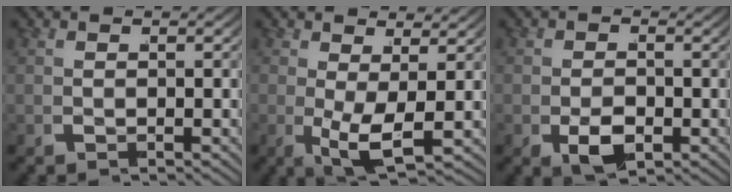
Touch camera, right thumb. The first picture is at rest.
{"total": 4.1, "force": [-0.2, 2.1, 3.6], "torque": [-0.066, -0.025, -0.001]}
{"total": 3.3, "force": [-1.5, 2.2, 1.9], "torque": [-0.040, -0.028, -0.023]}